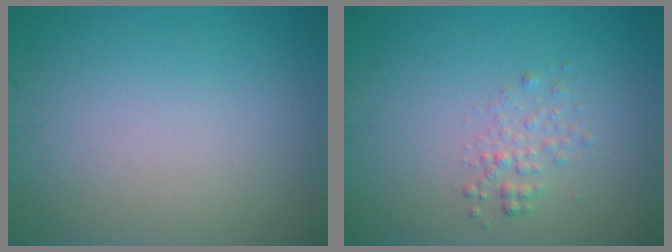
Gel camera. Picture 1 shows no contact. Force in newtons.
{"total": 1.4, "press": 1.4, "slide": 0.1}